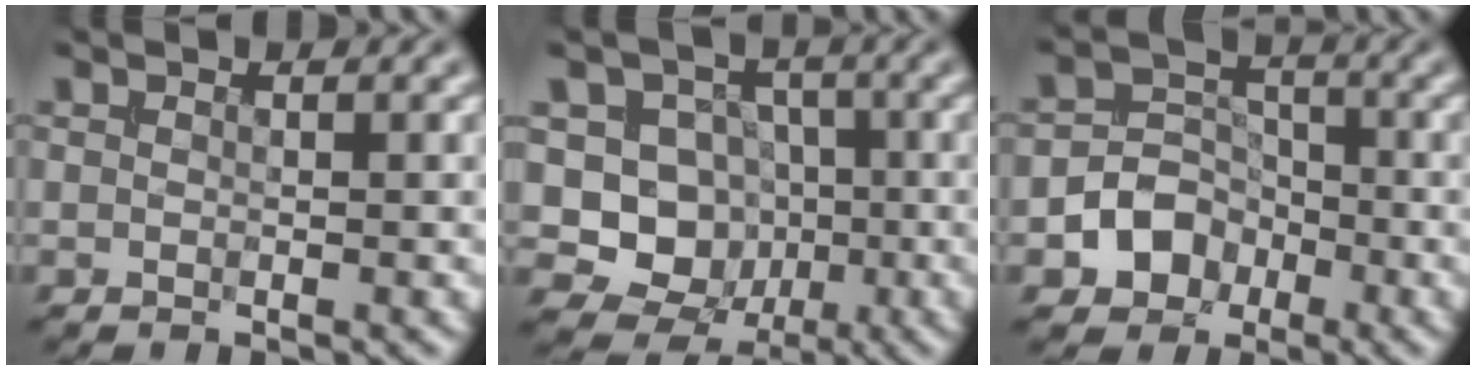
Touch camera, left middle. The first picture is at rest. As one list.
[{"total": 7.8, "force": [-0.6, 7.3, 2.8], "torque": [-0.038, 0.008, -0.033]}, {"total": 4.3, "force": [-1.8, 3.6, 1.4], "torque": [0.000, 0.007, -0.045]}]